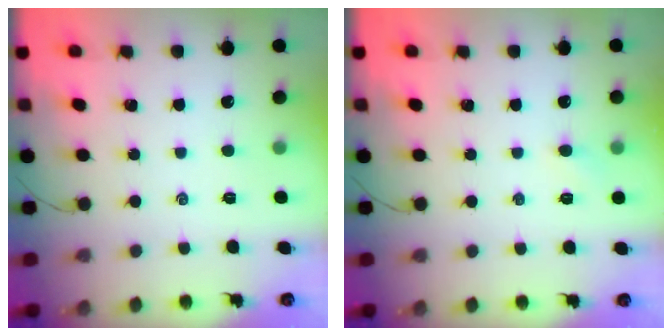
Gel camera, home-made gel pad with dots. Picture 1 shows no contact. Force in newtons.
{"total": 2.2, "press": 2.1, "slide": 0.6}